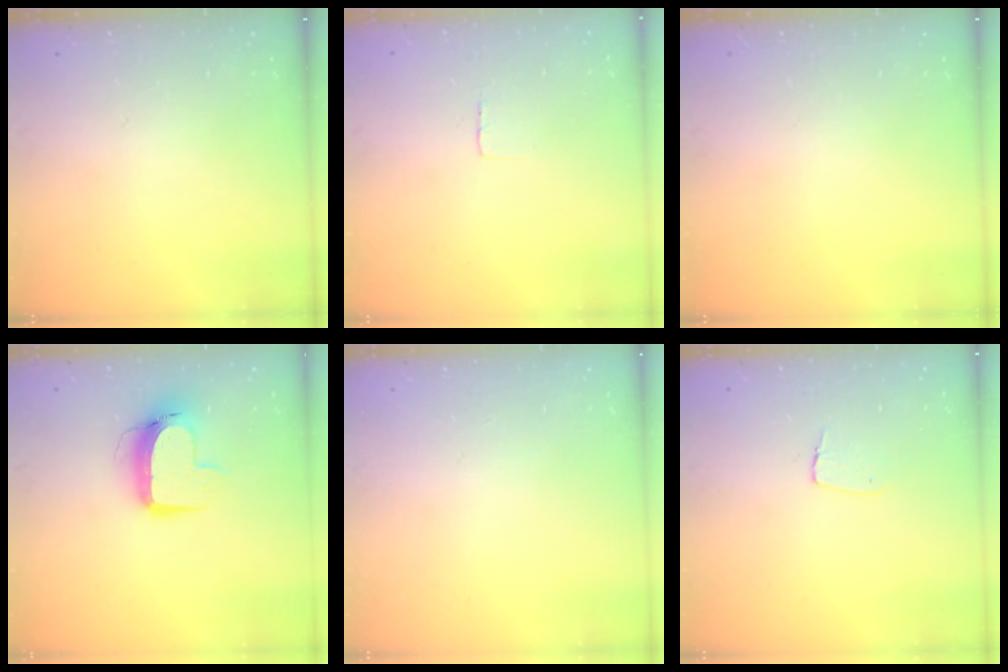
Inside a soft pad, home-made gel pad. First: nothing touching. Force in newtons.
{"total": 2.3, "press": 2.3, "slide": 0.1}
{"total": 0.0}
{"total": 11.3, "press": 11.2, "slide": 1.3}
{"total": 0.0}
{"total": 5.6, "press": 5.5, "slide": 0.4}